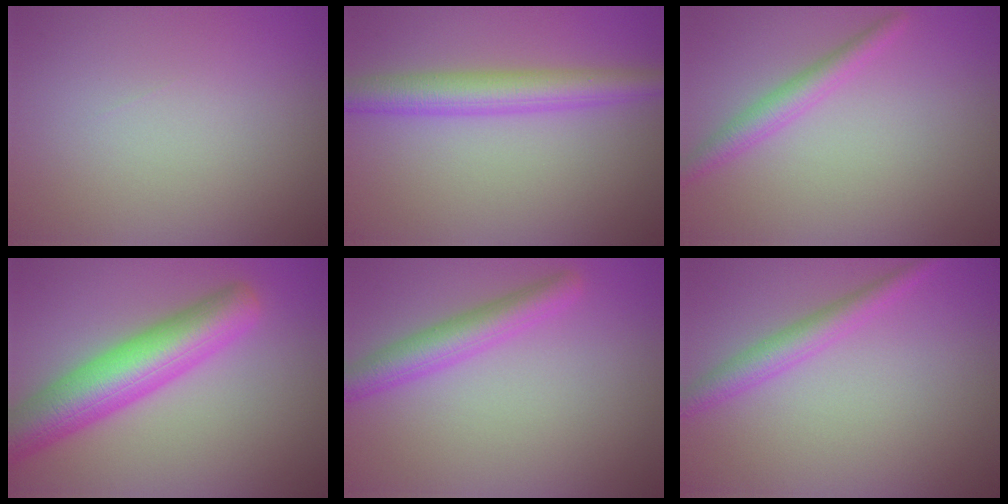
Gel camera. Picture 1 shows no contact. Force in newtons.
{"total": 4.7, "press": 4.7, "slide": 0.0}
{"total": 2.4, "press": 2.4, "slide": 0.1}
{"total": 7.8, "press": 7.8, "slide": 0.3}
{"total": 3.6, "press": 3.6, "slide": 0.2}
{"total": 2.9, "press": 2.9, "slide": 0.1}